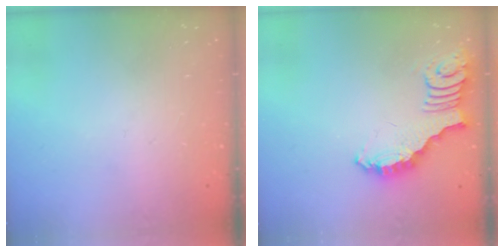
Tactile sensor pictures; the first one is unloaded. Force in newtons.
{"total": 2.7, "press": 2.6, "slide": 0.6}